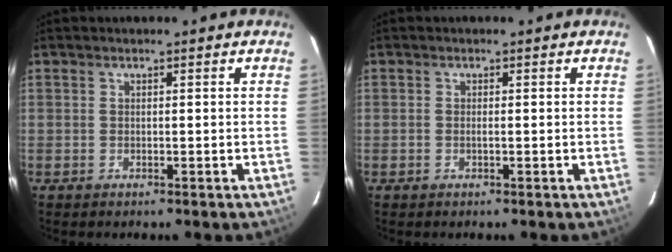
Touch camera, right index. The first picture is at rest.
{"total": 0.7, "force": [-0.2, 0.0, 0.6], "torque": [-0.012, 0.001, -0.005]}